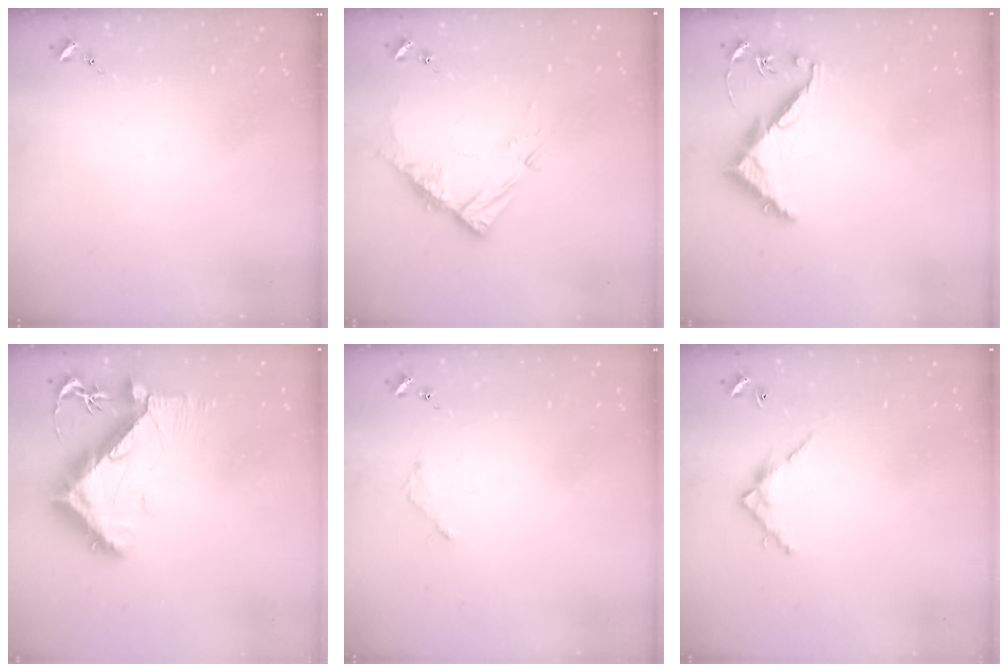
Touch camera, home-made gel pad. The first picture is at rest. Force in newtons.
{"total": 10.7, "press": 10.7, "slide": 0.9}
{"total": 7.5, "press": 7.5, "slide": 0.5}
{"total": 11.4, "press": 11.4, "slide": 1.2}
{"total": 2.0, "press": 2.0, "slide": 0.3}
{"total": 6.3, "press": 6.3, "slide": 0.5}